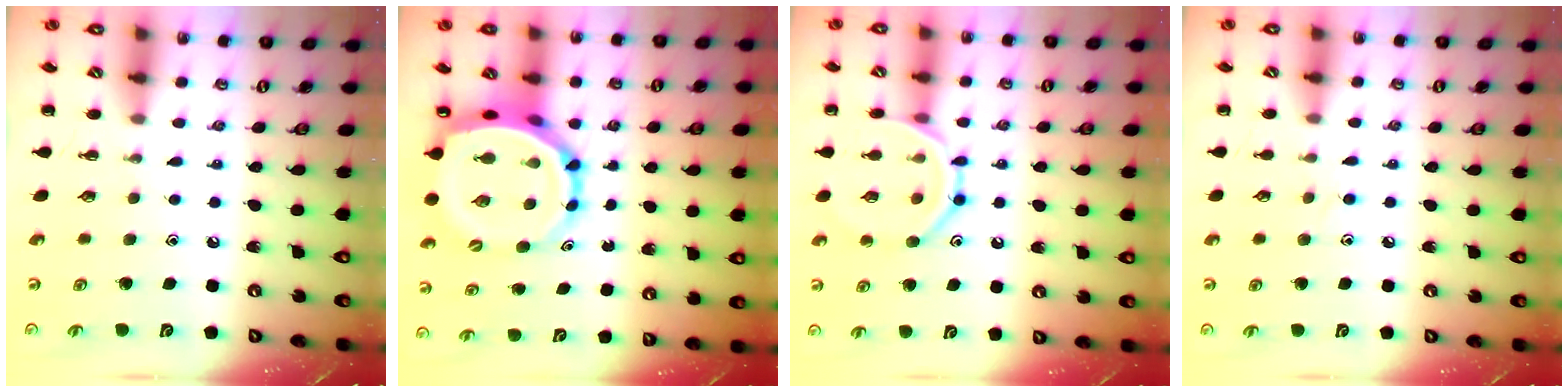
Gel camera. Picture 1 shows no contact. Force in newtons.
{"total": 9.1, "press": 8.9, "slide": 1.9}
{"total": 13.2, "press": 13.2, "slide": 0.9}
{"total": 6.4, "press": 6.0, "slide": 2.3}